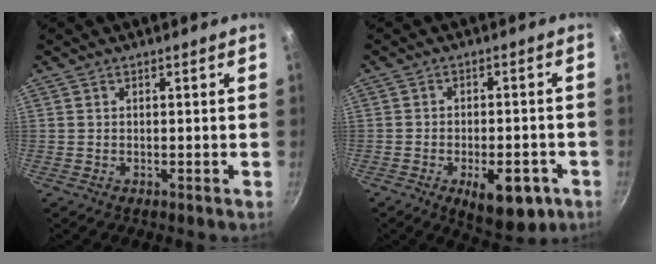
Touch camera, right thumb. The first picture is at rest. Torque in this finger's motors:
{"motor_torque": [0.87, 0.77, 0.46, -0.62, 0.22]}